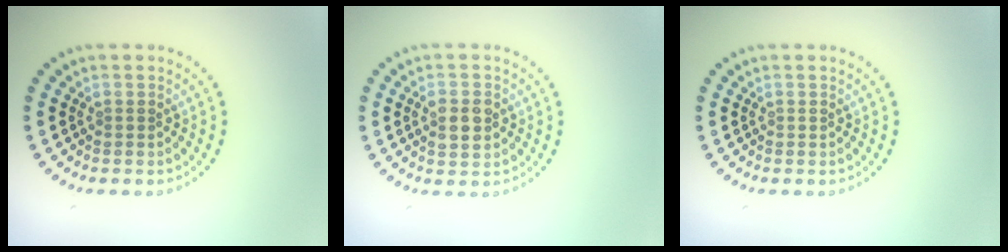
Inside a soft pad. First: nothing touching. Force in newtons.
{"total": 2.5, "press": 2.5, "slide": 0.2}
{"total": 0.0}